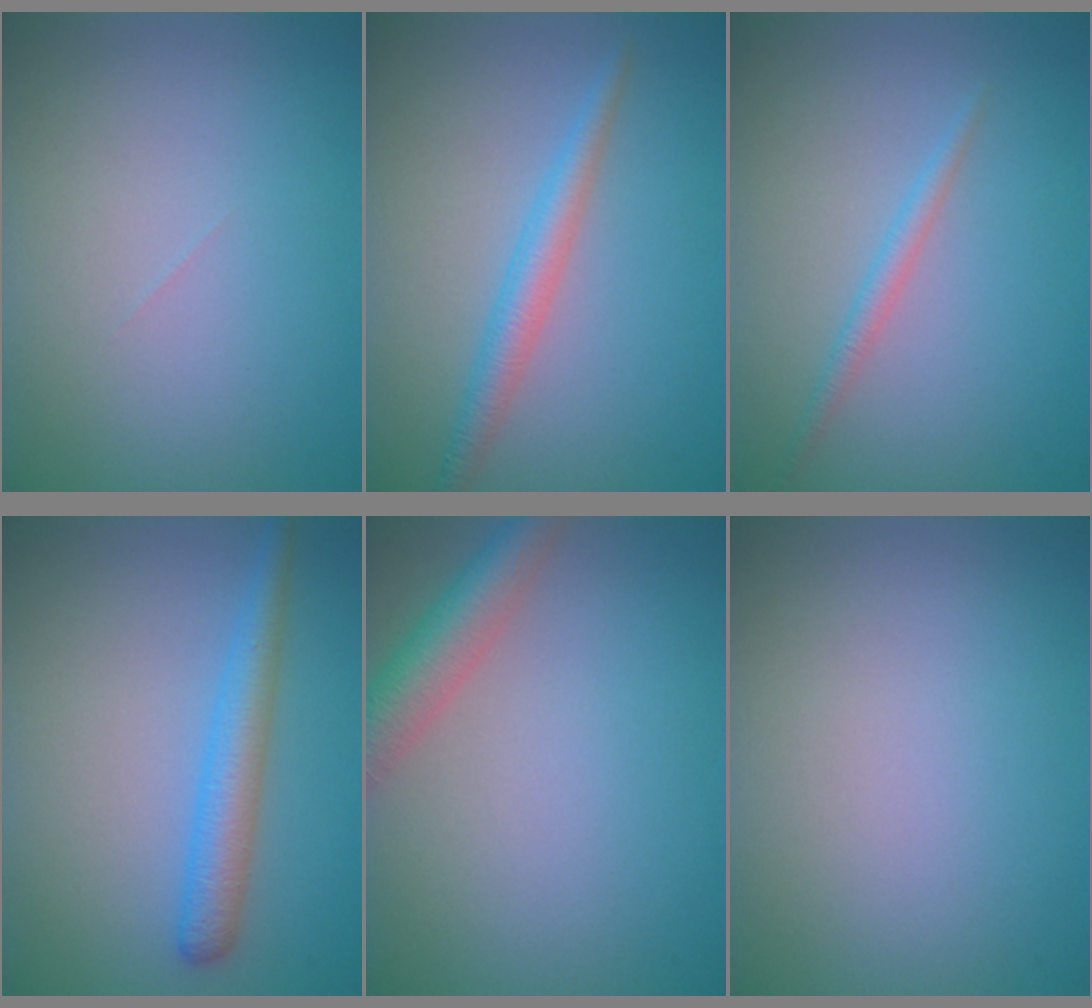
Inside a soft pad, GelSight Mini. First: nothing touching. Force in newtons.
{"total": 2.6, "press": 2.6, "slide": 0.0}
{"total": 1.3, "press": 1.3, "slide": 0.0}
{"total": 3.4, "press": 3.4, "slide": 0.1}
{"total": 4.3, "press": 4.2, "slide": 0.2}
{"total": 0.0}